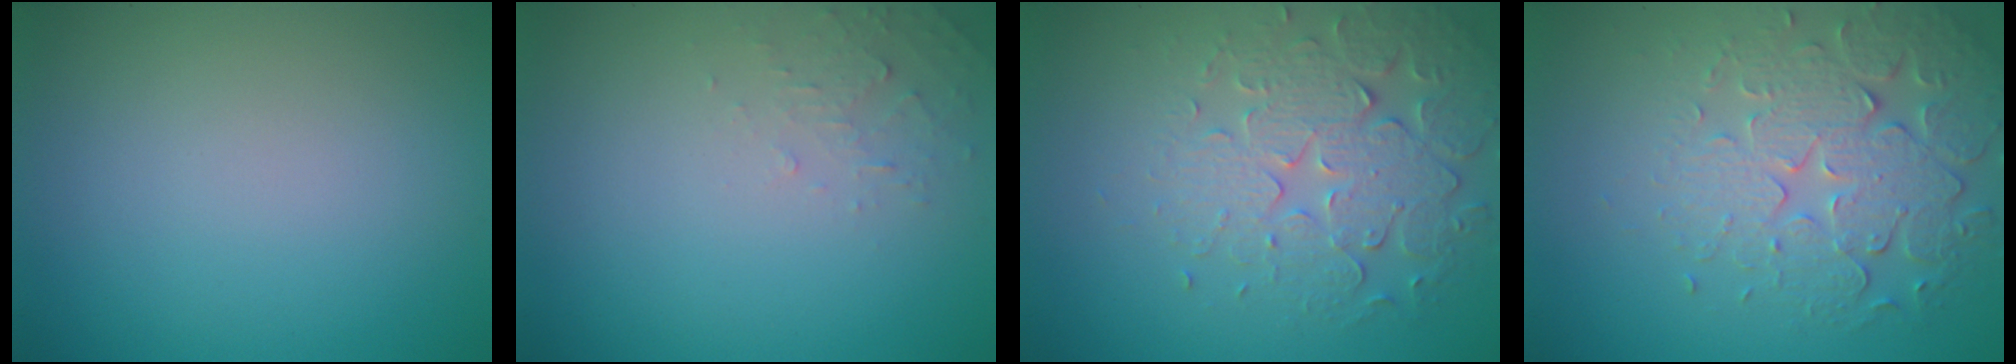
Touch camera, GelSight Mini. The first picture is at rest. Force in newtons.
{"total": 1.4, "press": 1.4, "slide": 0.2}
{"total": 5.0, "press": 4.4, "slide": 2.5}
{"total": 5.7, "press": 4.7, "slide": 3.1}